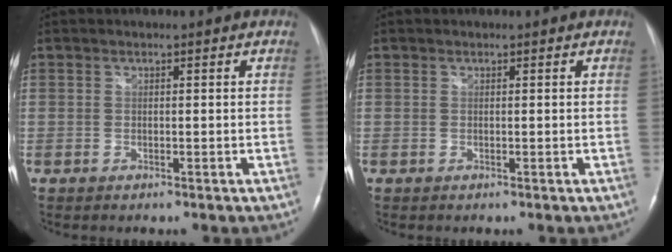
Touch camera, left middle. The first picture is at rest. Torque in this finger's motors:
{"motor_torque": [0.05, -0.03, -0.06, 0.00]}